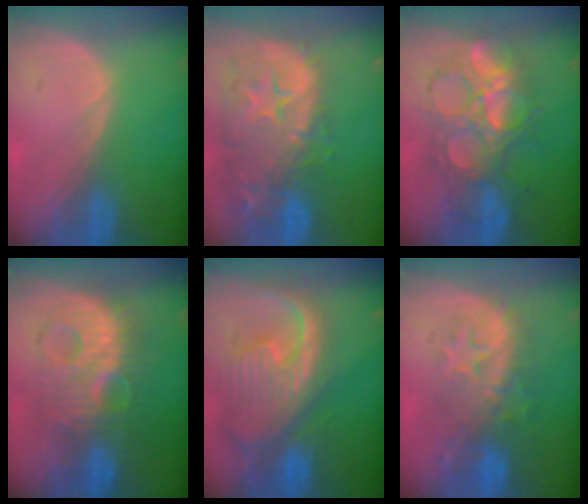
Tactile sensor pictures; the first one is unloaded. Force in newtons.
{"total": 14.5, "press": 11.7, "slide": 8.5}
{"total": 9.5, "press": 9.5, "slide": 0.2}
{"total": 10.3, "press": 10.3, "slide": 0.2}
{"total": 12.5, "press": 10.7, "slide": 6.5}
{"total": 9.4, "press": 8.7, "slide": 3.5}